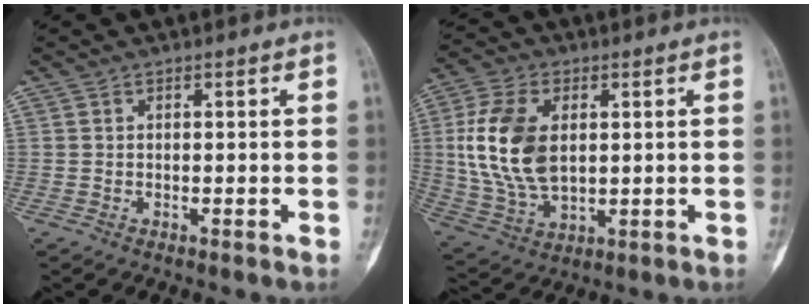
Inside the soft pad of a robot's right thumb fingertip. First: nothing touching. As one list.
[{"total": 15.2, "force": [2.2, 9.3, 11.9], "torque": [-0.231, -0.005, 0.047]}]